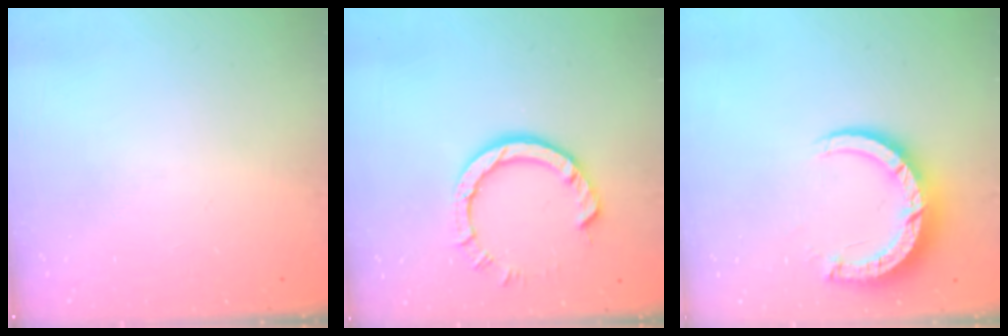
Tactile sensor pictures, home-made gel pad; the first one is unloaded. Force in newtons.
{"total": 7.7, "press": 7.7, "slide": 0.6}
{"total": 8.9, "press": 8.9, "slide": 0.9}